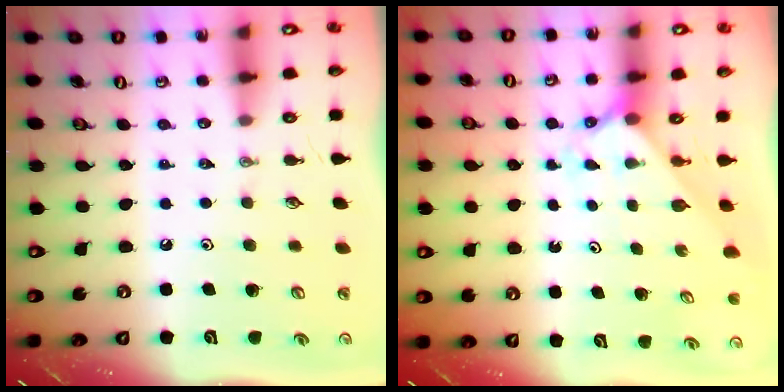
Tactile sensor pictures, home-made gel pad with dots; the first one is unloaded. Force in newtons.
{"total": 2.2, "press": 2.2, "slide": 0.2}